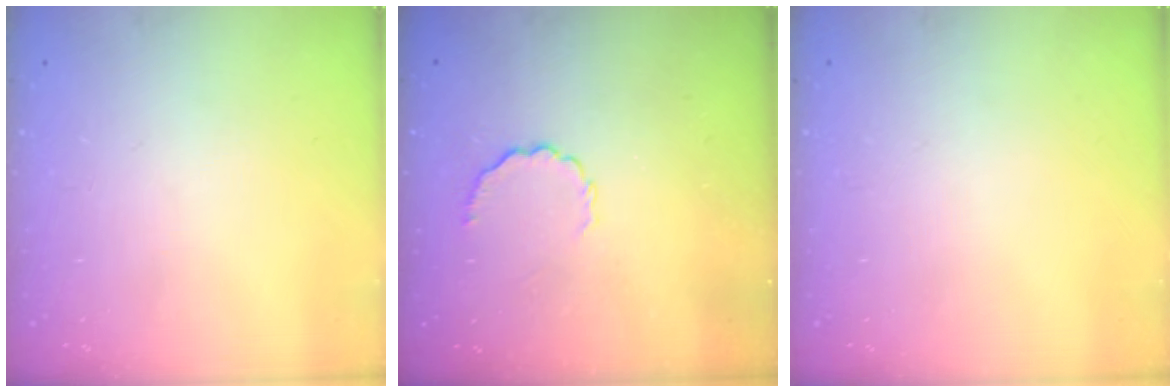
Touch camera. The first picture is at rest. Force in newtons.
{"total": 4.0, "press": 3.7, "slide": 1.6}
{"total": 0.0}